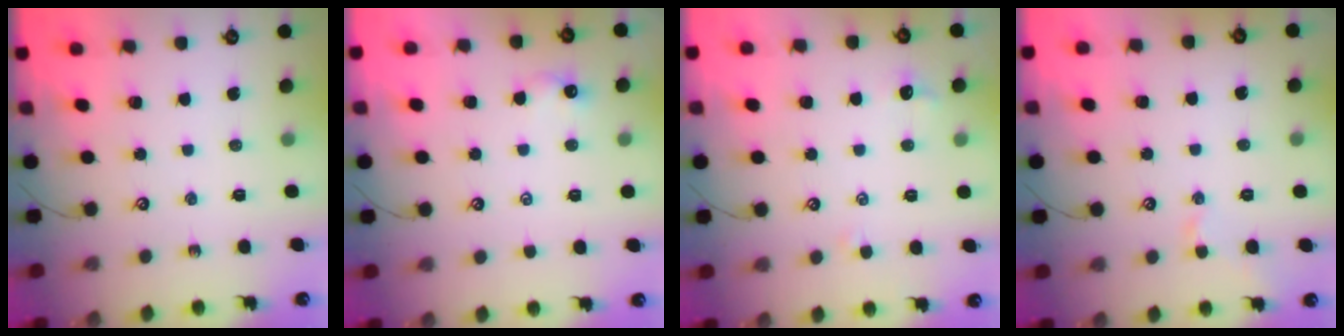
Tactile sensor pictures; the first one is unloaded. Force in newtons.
{"total": 0.6, "press": 0.3, "slide": 0.6}
{"total": 0.6, "press": 0.2, "slide": 0.6}
{"total": 1.2, "press": 0.9, "slide": 0.7}